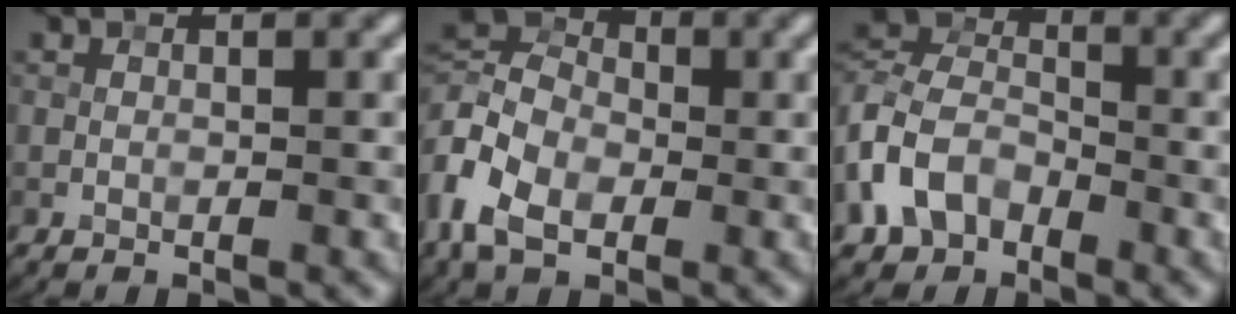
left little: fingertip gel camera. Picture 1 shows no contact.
{"total": 7.4, "force": [-1.7, 5.2, 5.0], "torque": [-0.112, 0.011, -0.054]}
{"total": 6.3, "force": [-2.9, 4.5, 3.2], "torque": [-0.068, 0.009, -0.077]}